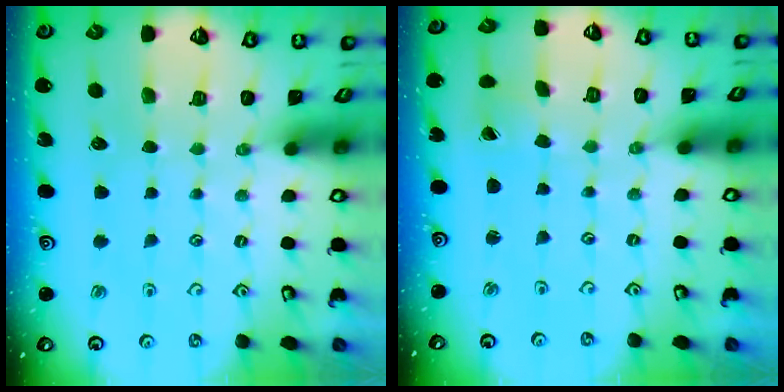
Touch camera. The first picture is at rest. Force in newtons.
{"total": 0.8, "press": 0.8, "slide": 0.0}